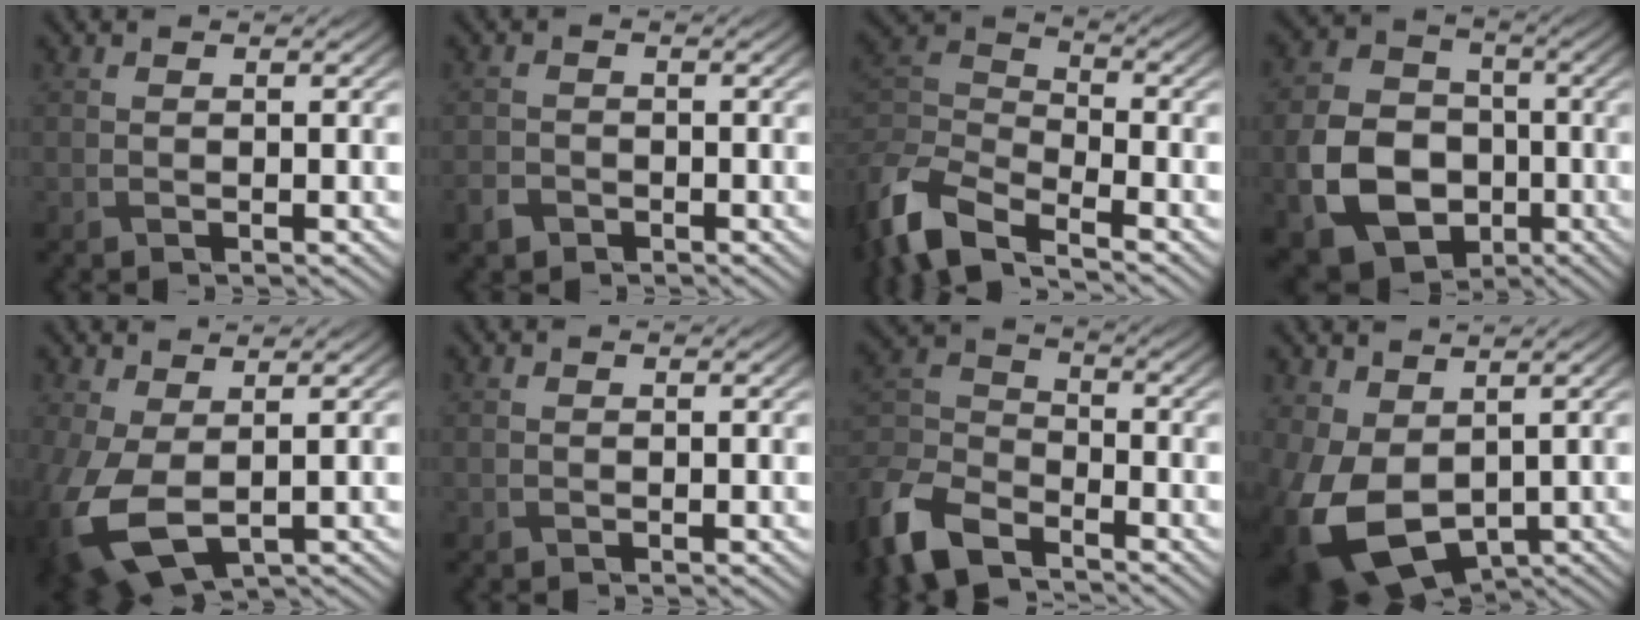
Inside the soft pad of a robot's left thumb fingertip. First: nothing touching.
{"total": 2.1, "force": [-1.5, 1.3, 0.6], "torque": [-0.017, -0.005, -0.036]}
{"total": 9.4, "force": [-6.9, 3.4, 5.4], "torque": [-0.126, -0.012, -0.149]}
{"total": 11.9, "force": [-3.8, 9.1, 6.7], "torque": [-0.158, -0.023, -0.083]}
{"total": 8.9, "force": [-1.5, 5.2, 7.0], "torque": [-0.204, -0.028, -0.013]}
{"total": 0.0}
{"total": 10.9, "force": [-8.3, 4.9, 5.2], "torque": [-0.135, -0.018, -0.179]}
{"total": 12.9, "force": [-1.1, 8.7, 9.5], "torque": [-0.237, -0.047, 0.003]}